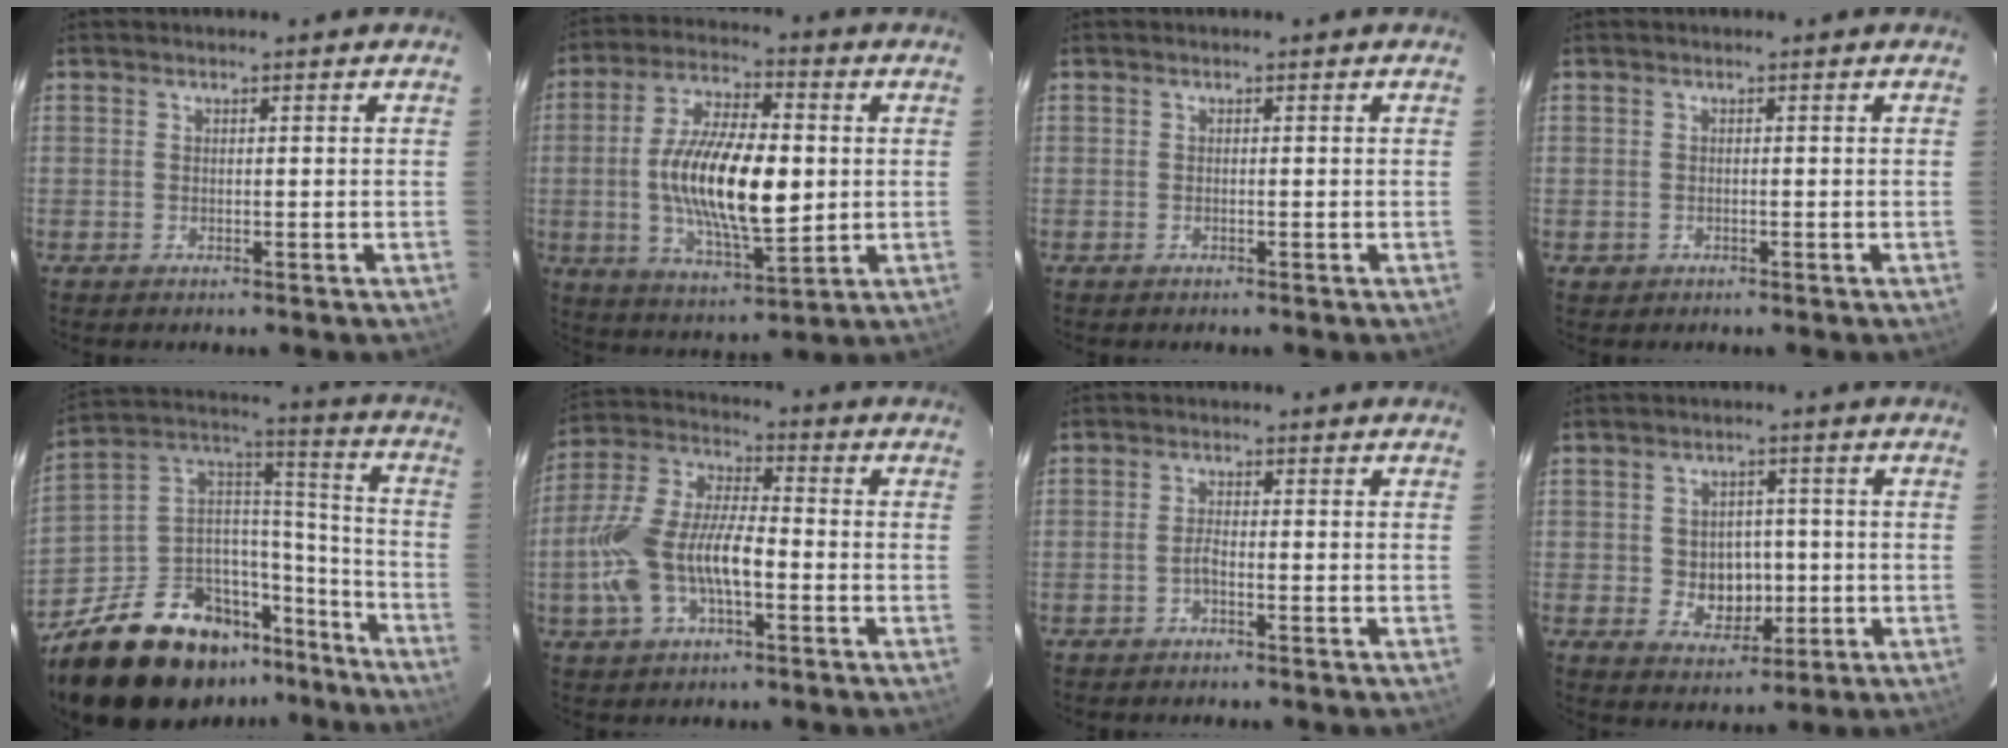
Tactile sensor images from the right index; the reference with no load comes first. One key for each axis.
{"total": 17.6, "fx": -0.1, "fy": 6.7, "fz": 16.3, "tx": -0.308, "ty": -0.001, "tz": 0.000}
{"total": 0.0}
{"total": 1.2, "fx": -0.5, "fy": 1.1, "fz": 0.1, "tx": -0.002, "ty": 0.001, "tz": -0.005}
{"total": 26.1, "fx": -18.0, "fy": 13.9, "fz": 12.9, "tx": -0.251, "ty": 0.061, "tz": -0.265}
{"total": 14.2, "fx": -3.9, "fy": 6.2, "fz": 12.2, "tx": -0.259, "ty": 0.007, "tz": -0.073}
{"total": 1.4, "fx": -0.9, "fy": 0.2, "fz": 1.1, "tx": -0.026, "ty": 0.006, "tz": -0.020}
{"total": 6.3, "fx": -0.8, "fy": 5.3, "fz": 3.4, "tx": -0.067, "ty": 0.006, "tz": 0.005}